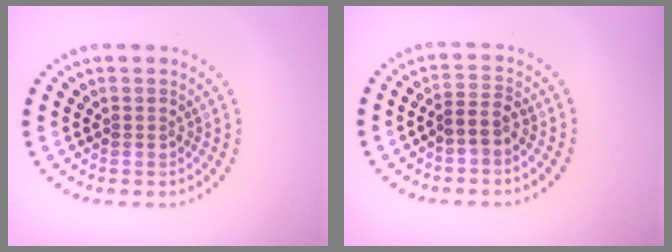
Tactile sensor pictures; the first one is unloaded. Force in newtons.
{"total": 1.9, "press": 1.5, "slide": 1.3}